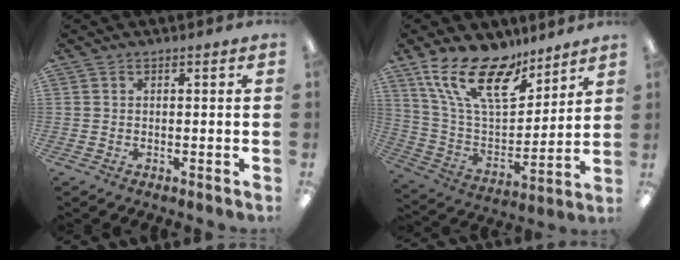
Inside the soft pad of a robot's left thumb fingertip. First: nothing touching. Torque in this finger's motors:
{"motor_torque": [0.56, 0.48, 1.36, -1.40, 0.36]}